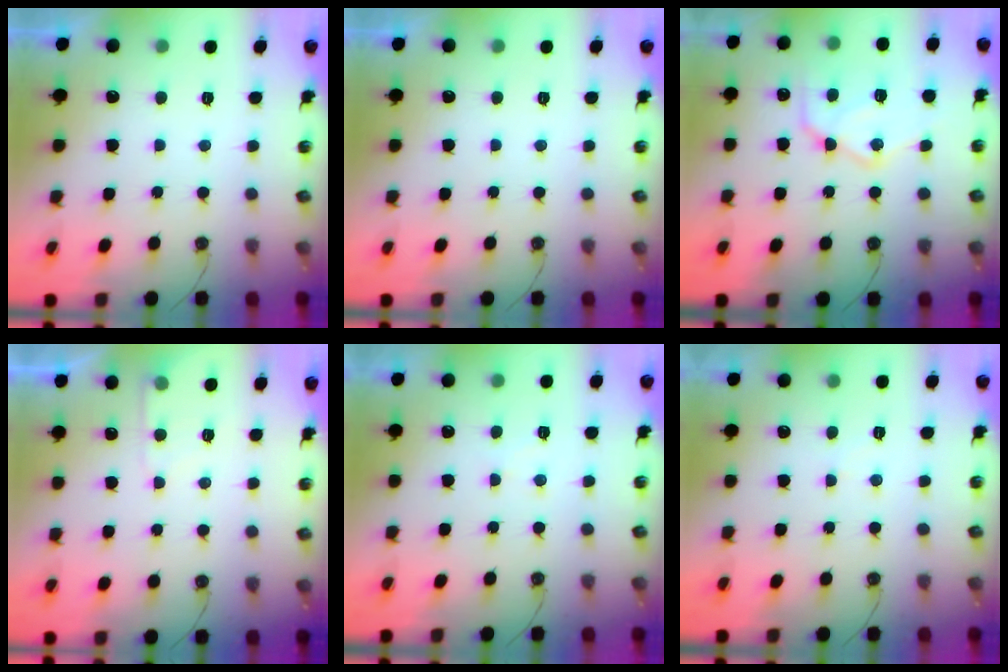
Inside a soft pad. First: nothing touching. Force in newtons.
{"total": 0.0}
{"total": 15.3, "press": 15.2, "slide": 0.9}
{"total": 5.0, "press": 4.9, "slide": 0.7}
{"total": 4.7, "press": 4.7, "slide": 0.6}
{"total": 3.8, "press": 3.7, "slide": 0.6}